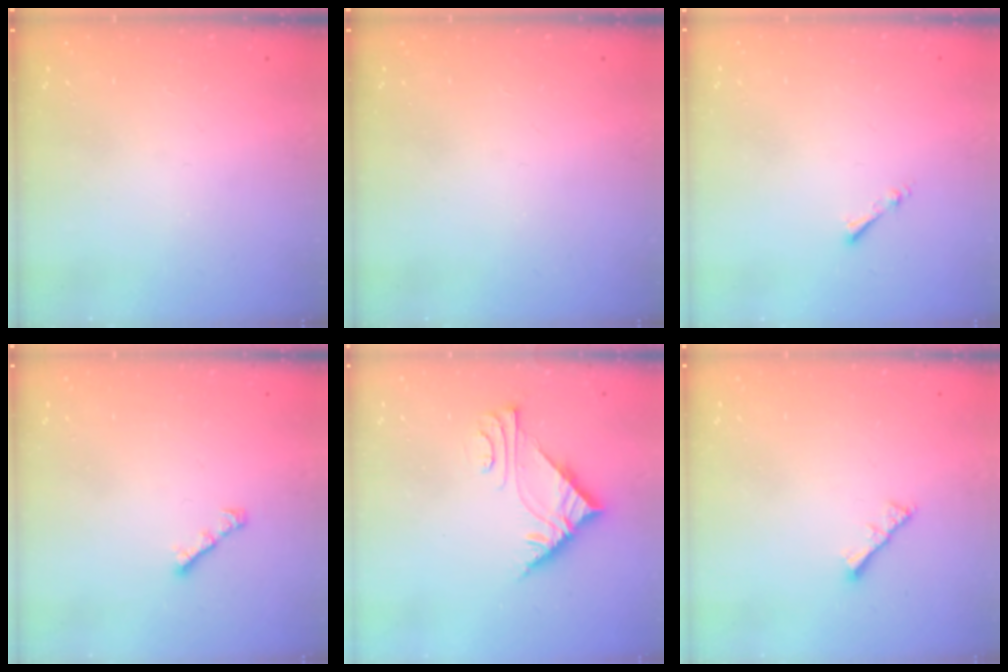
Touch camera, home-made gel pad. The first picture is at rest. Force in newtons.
{"total": 0.0}
{"total": 1.3, "press": 1.2, "slide": 0.3}
{"total": 2.6, "press": 2.5, "slide": 0.7}
{"total": 6.9, "press": 6.8, "slide": 0.5}
{"total": 2.8, "press": 2.8, "slide": 0.6}